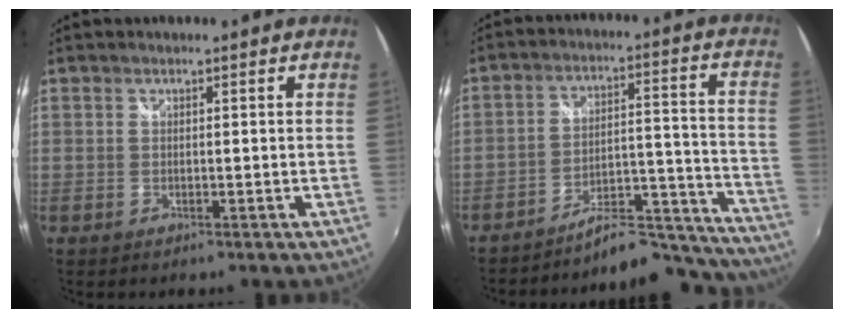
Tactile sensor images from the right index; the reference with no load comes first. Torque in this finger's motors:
{"motor_torque": [0.21, -0.21, 0.03, -0.04]}